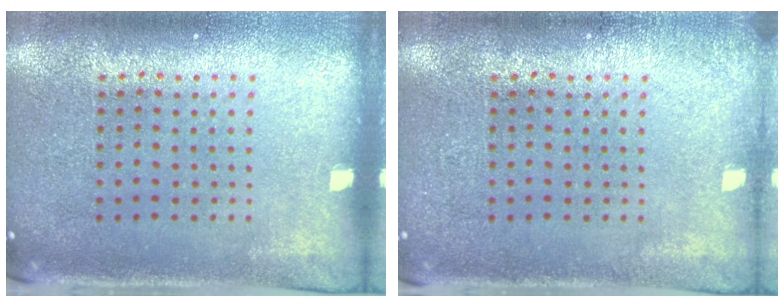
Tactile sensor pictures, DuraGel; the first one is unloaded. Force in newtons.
{"total": 0.9, "press": 0.9, "slide": 0.2}